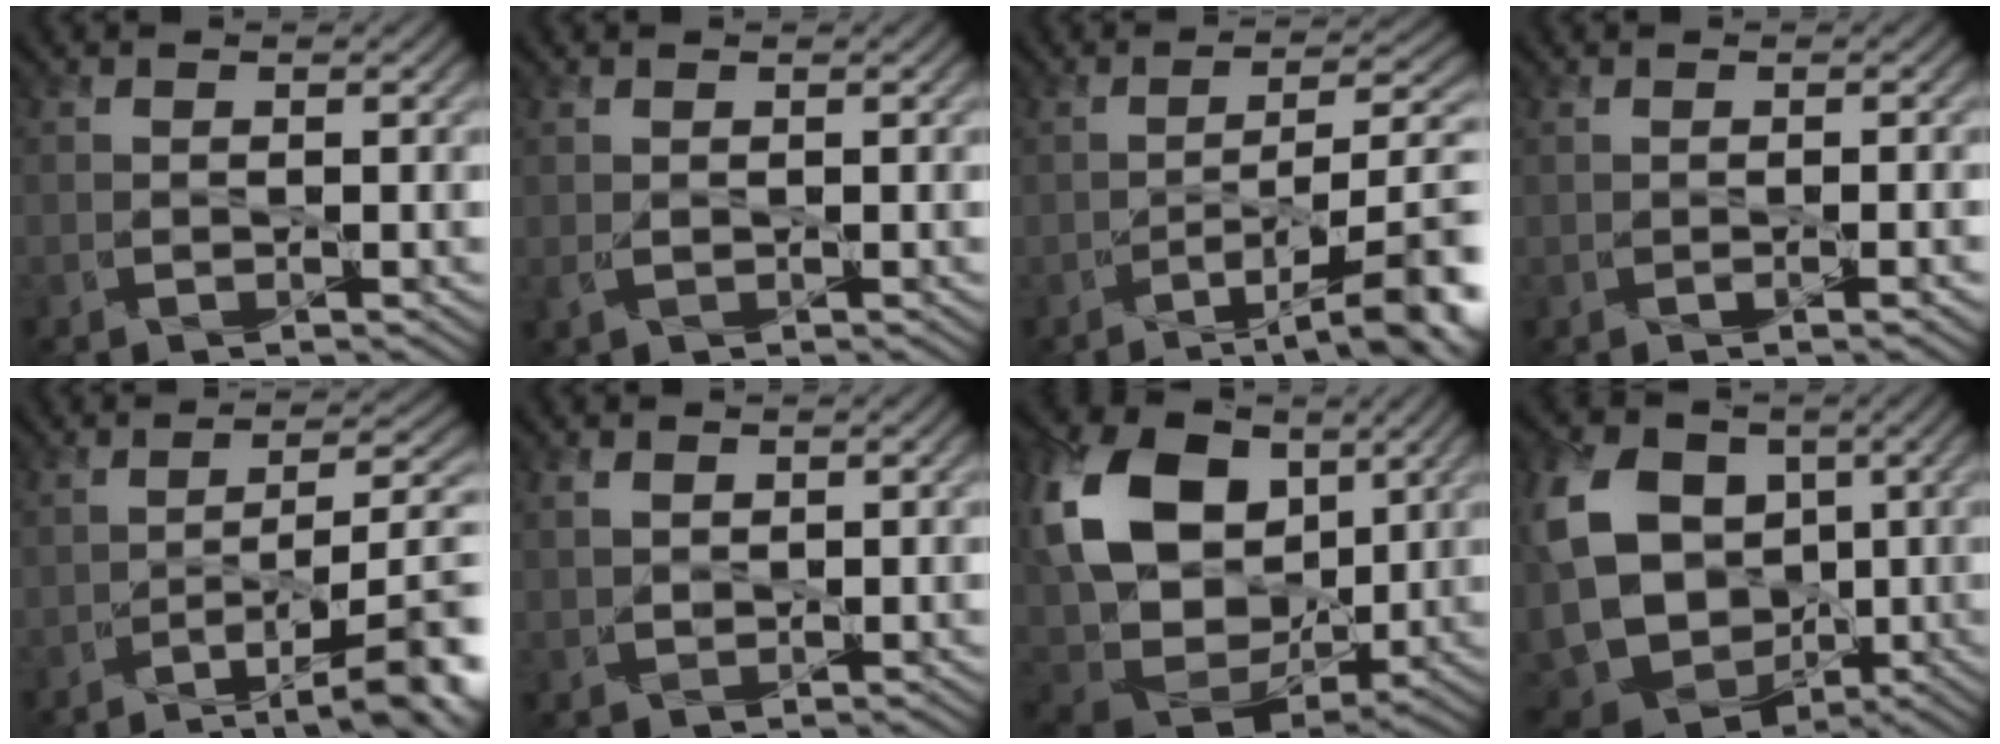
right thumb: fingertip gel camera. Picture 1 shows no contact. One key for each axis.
{"total": 0.7, "fx": 0.2, "fy": 0.6, "fz": 0.3, "tx": -0.012, "ty": 0.000, "tz": 0.007}
{"total": 11.5, "fx": -6.0, "fy": 3.2, "fz": 9.3, "tx": -0.130, "ty": 0.005, "tz": -0.086}
{"total": 1.2, "fx": -0.5, "fy": 0.2, "fz": 1.1, "tx": -0.015, "ty": -0.002, "tz": -0.004}
{"total": 10.4, "fx": -5.3, "fy": 2.7, "fz": 8.5, "tx": -0.123, "ty": 0.003, "tz": -0.074}
{"total": 1.6, "fx": 1.3, "fy": 0.8, "fz": 0.3, "tx": -0.007, "ty": 0.003, "tz": 0.030}
{"total": 18.0, "fx": 5.7, "fy": 12.9, "fz": 11.1, "tx": -0.268, "ty": 0.011, "tz": 0.122}
{"total": 16.9, "fx": 0.4, "fy": 13.4, "fz": 10.3, "tx": -0.248, "ty": -0.003, "tz": 0.014}